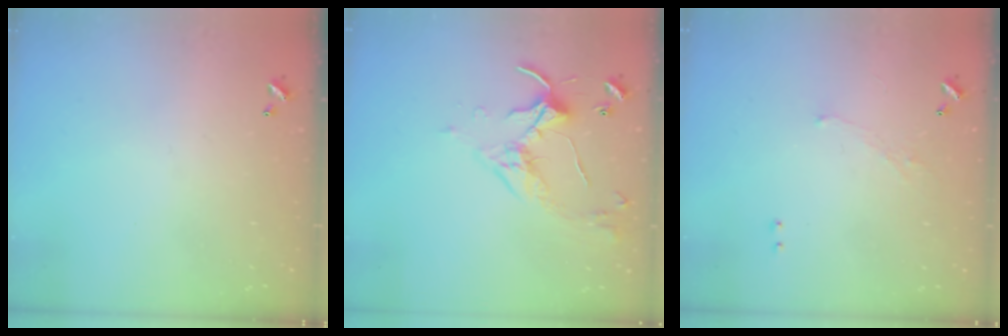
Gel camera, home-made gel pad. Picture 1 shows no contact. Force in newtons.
{"total": 3.7, "press": 3.7, "slide": 0.5}
{"total": 0.8, "press": 0.6, "slide": 0.5}